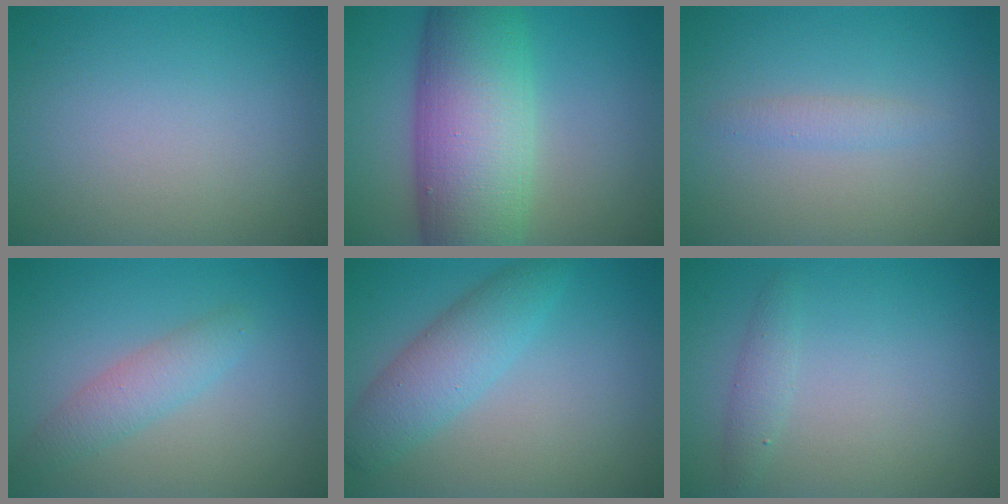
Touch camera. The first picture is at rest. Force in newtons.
{"total": 12.4, "press": 12.4, "slide": 0.4}
{"total": 1.2, "press": 1.2, "slide": 0.0}
{"total": 2.5, "press": 2.5, "slide": 0.0}
{"total": 4.2, "press": 4.2, "slide": 0.1}
{"total": 1.3, "press": 1.3, "slide": 0.1}